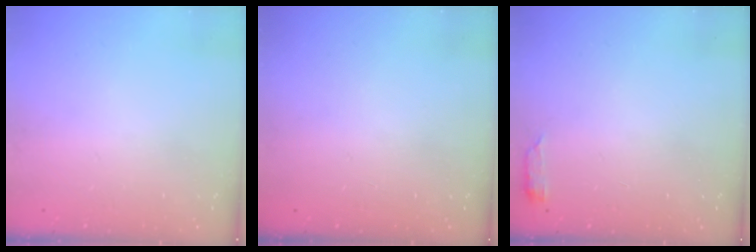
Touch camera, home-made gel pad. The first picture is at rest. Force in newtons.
{"total": 0.0}
{"total": 2.6, "press": 2.6, "slide": 0.5}